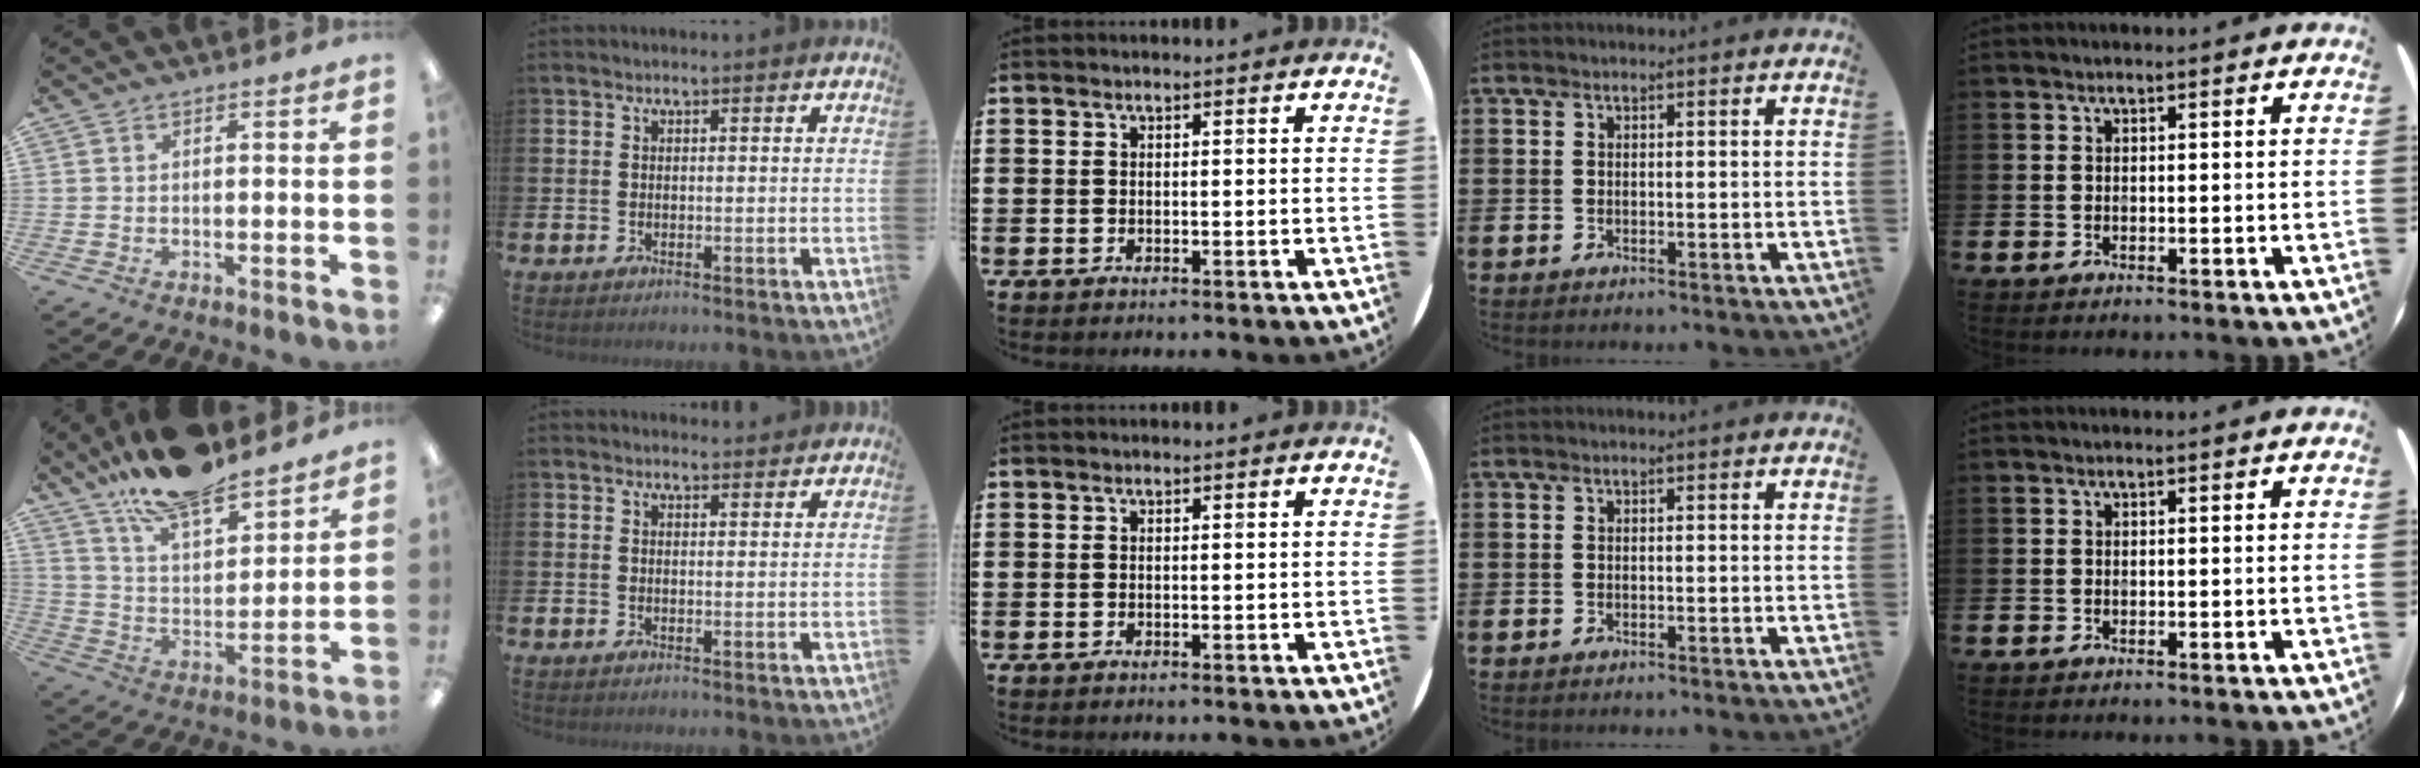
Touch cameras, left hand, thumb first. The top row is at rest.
{"thumb": {"total": 15.7, "force": [13.5, 4.7, 6.5], "torque": [-0.124, -0.085, 0.241]}, "index": {"total": 1.5, "force": [1.5, 0.3, 0.0], "torque": [0.005, -0.004, 0.026]}}